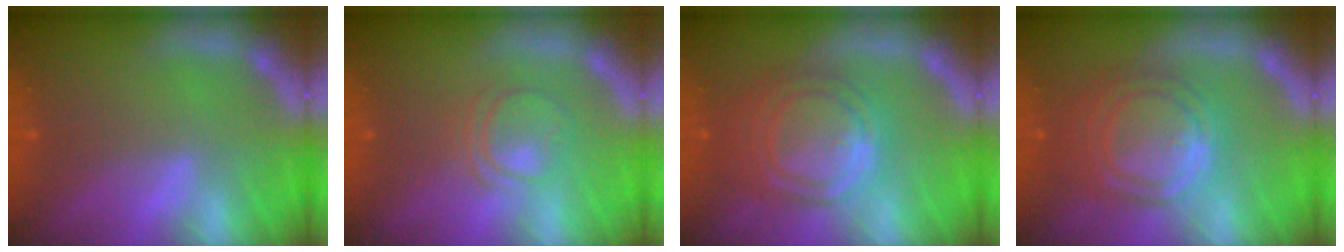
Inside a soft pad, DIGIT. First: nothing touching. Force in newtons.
{"total": 3.5}
{"total": 10.0}
{"total": 10.0}